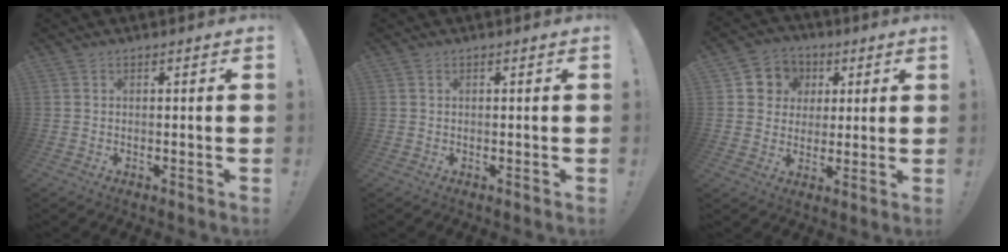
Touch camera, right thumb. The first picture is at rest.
{"total": 0.0}
{"total": 8.3, "force": [1.4, 7.9, 1.9], "torque": [-0.024, -0.001, 0.034]}